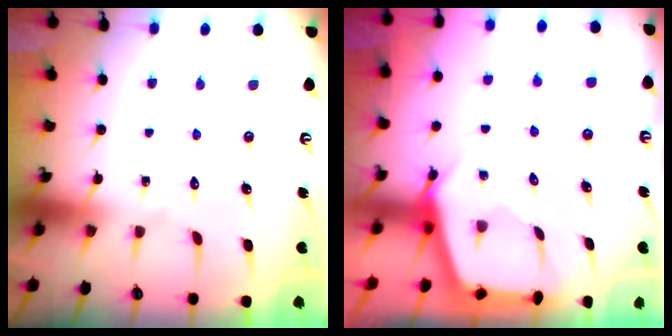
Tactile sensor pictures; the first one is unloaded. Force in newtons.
{"total": 2.5, "press": 2.5, "slide": 0.4}